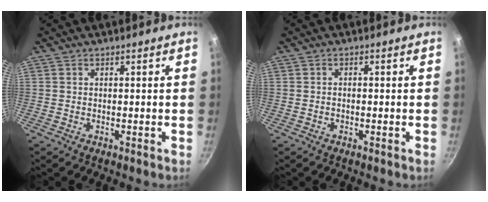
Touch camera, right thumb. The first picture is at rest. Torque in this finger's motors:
{"motor_torque": [-0.18, 0.44, -0.16, -0.17, 0.04]}